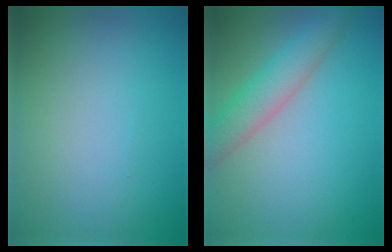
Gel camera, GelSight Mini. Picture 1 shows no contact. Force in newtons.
{"total": 4.1, "press": 4.1, "slide": 0.2}